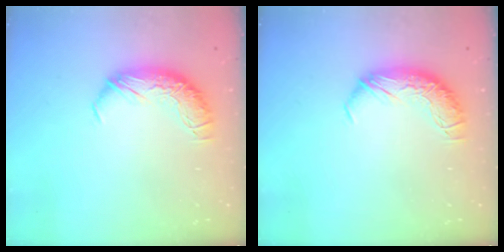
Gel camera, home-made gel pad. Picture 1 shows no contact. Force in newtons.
{"total": 0.0}